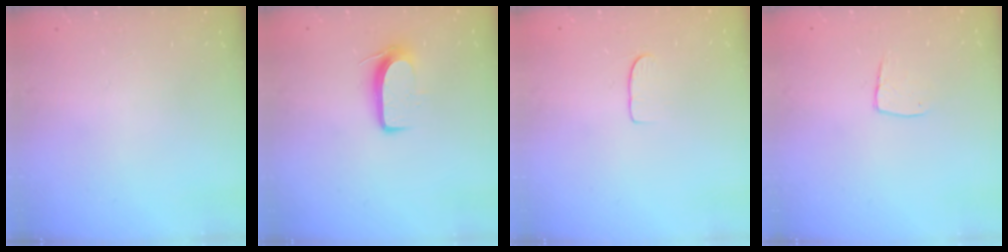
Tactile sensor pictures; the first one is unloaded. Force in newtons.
{"total": 8.0, "press": 8.0, "slide": 0.9}
{"total": 4.9, "press": 4.9, "slide": 0.3}
{"total": 5.9, "press": 5.9, "slide": 0.4}